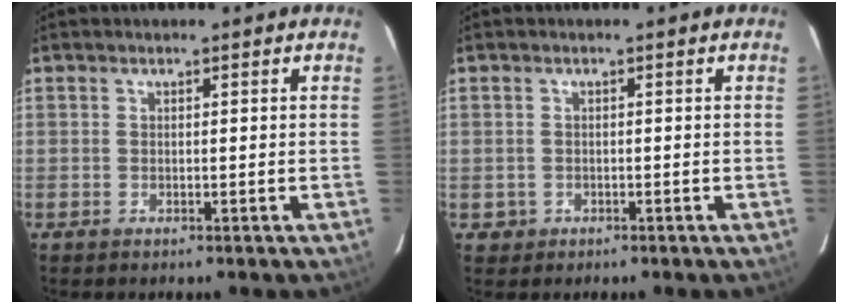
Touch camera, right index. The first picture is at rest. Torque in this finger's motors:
{"motor_torque": [-0.32, -0.07, -0.85, -0.21]}